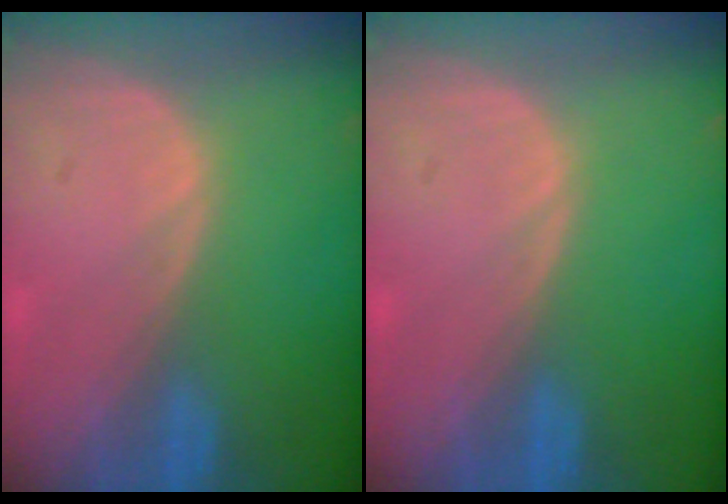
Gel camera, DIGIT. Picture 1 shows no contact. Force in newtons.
{"total": 0.0}